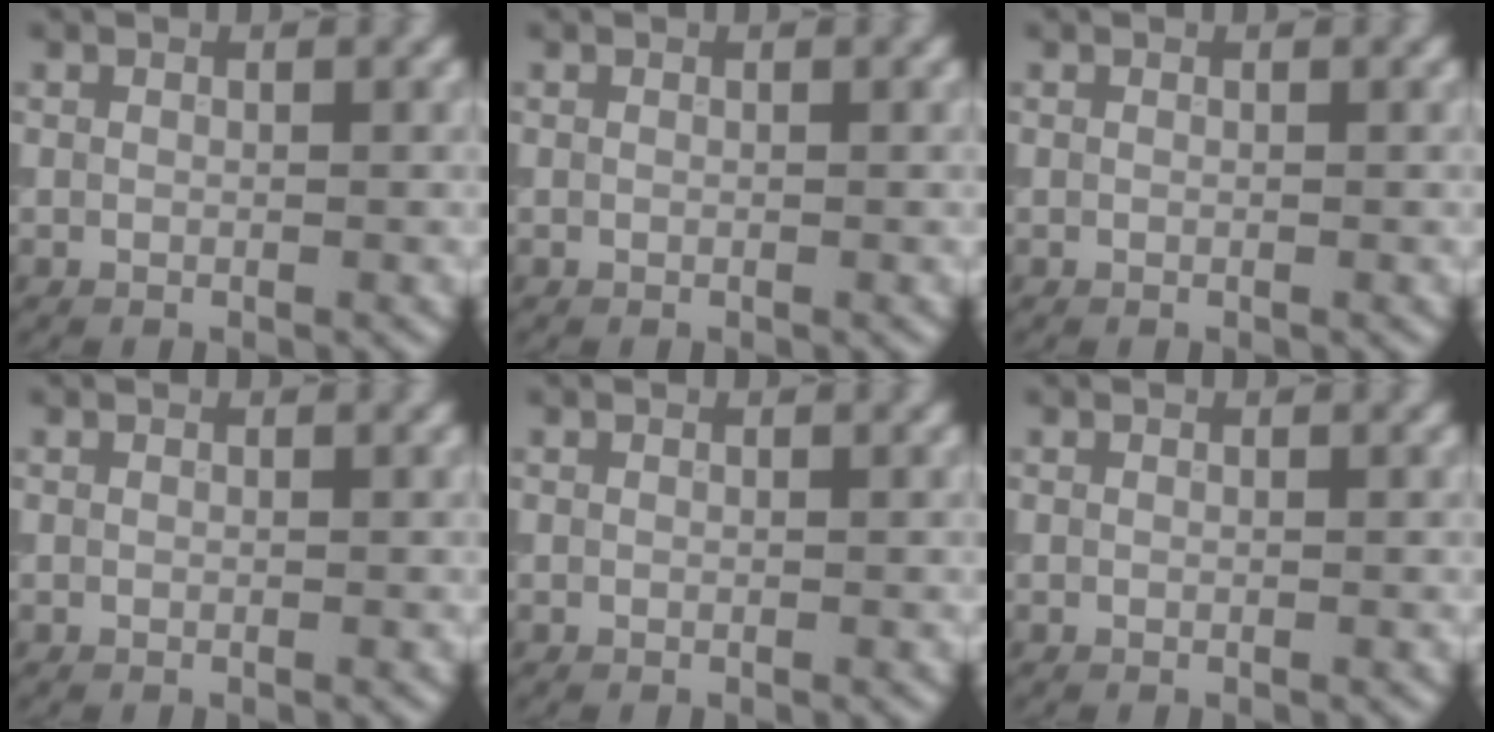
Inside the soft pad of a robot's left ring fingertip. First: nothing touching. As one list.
[{"total": 0.0}, {"total": 0.0}, {"total": 0.0}, {"total": 0.0}, {"total": 0.0}]